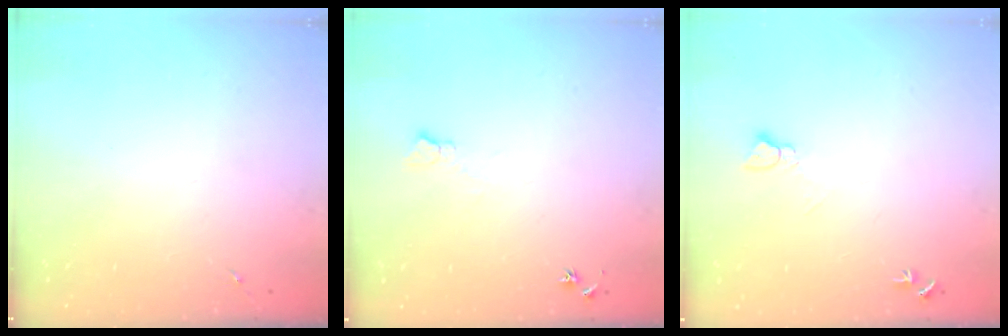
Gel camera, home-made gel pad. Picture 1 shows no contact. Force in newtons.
{"total": 6.2, "press": 6.1, "slide": 0.8}
{"total": 5.1, "press": 5.1, "slide": 0.6}